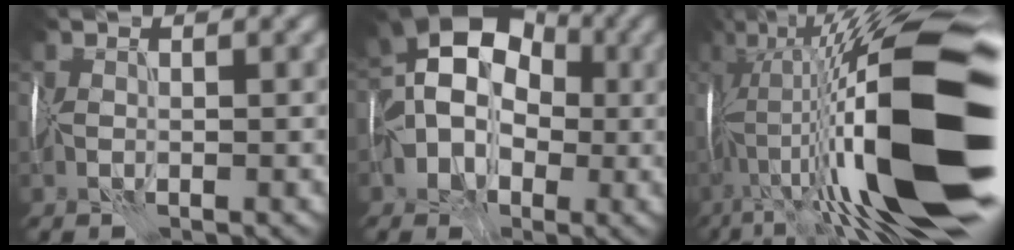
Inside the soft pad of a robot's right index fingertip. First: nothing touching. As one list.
[{"total": 12.3, "force": [0.2, 9.7, 7.5], "torque": [-0.084, 0.040, -0.042]}, {"total": 20.4, "force": [-2.2, 5.7, 19.5], "torque": [-0.323, 0.033, -0.050]}]